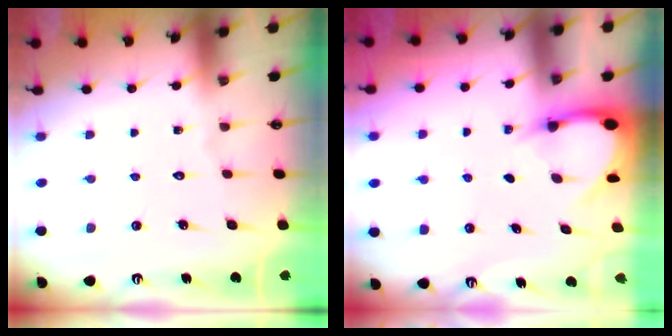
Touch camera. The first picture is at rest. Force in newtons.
{"total": 3.7, "press": 3.7, "slide": 0.2}